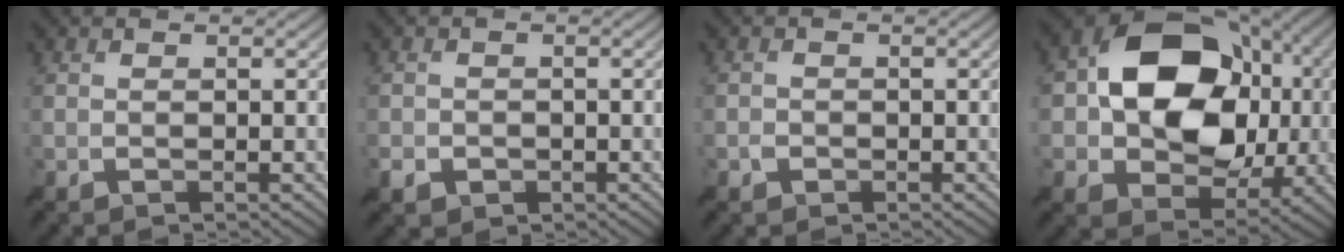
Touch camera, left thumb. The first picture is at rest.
{"total": 2.3, "force": [-1.1, 1.8, 0.9], "torque": [-0.022, -0.008, -0.024]}
{"total": 1.1, "force": [-0.5, 0.9, 0.2], "torque": [-0.001, -0.002, -0.013]}
{"total": 16.5, "force": [1.4, 11.9, 11.3], "torque": [-0.181, 0.005, 0.026]}